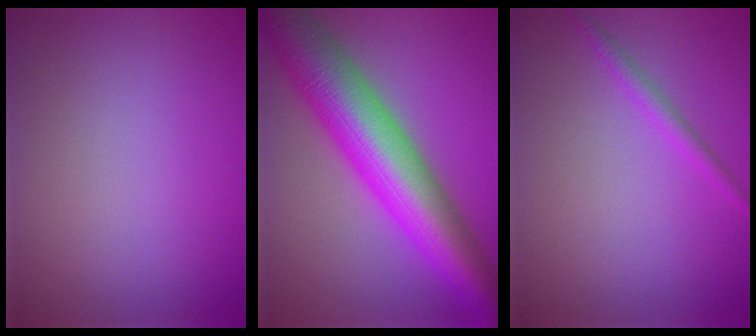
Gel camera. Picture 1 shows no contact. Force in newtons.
{"total": 11.6, "press": 11.6, "slide": 0.4}
{"total": 1.4, "press": 1.4, "slide": 0.0}